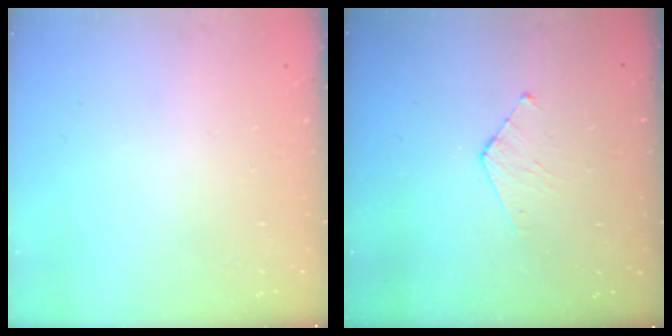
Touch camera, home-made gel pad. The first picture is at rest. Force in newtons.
{"total": 3.7, "press": 3.7, "slide": 0.3}